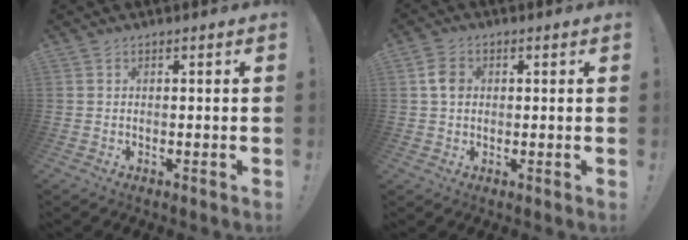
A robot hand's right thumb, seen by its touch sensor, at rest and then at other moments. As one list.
[{"total": 5.2, "force": [0.7, 4.3, 2.9], "torque": [-0.035, 0.007, 0.013]}]